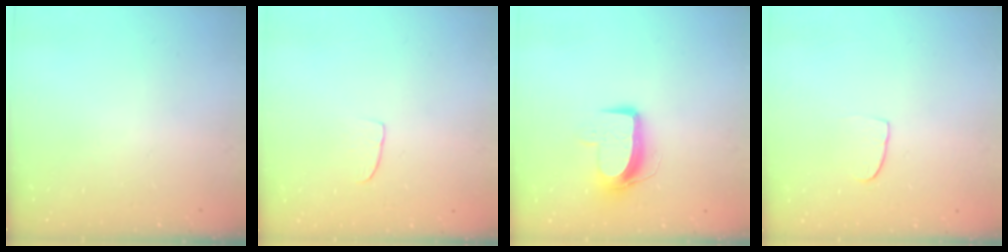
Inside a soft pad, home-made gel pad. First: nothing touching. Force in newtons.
{"total": 4.2, "press": 4.2, "slide": 0.3}
{"total": 9.7, "press": 9.7, "slide": 0.6}
{"total": 4.8, "press": 4.8, "slide": 0.4}